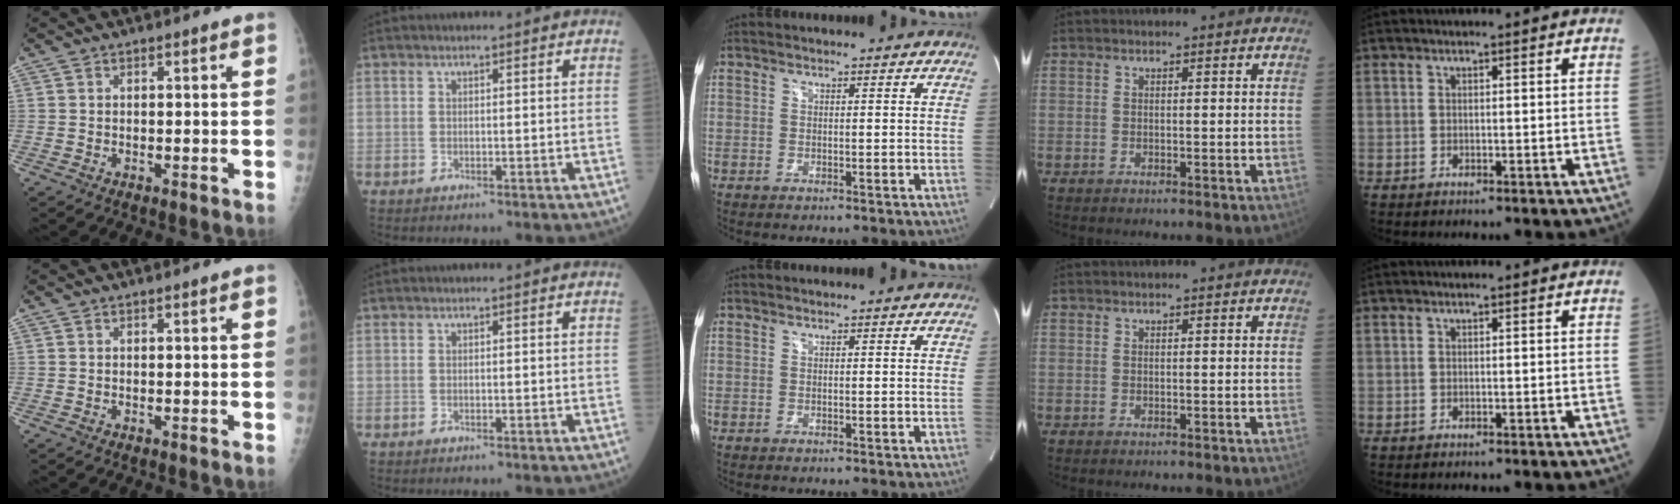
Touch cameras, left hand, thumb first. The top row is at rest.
{}